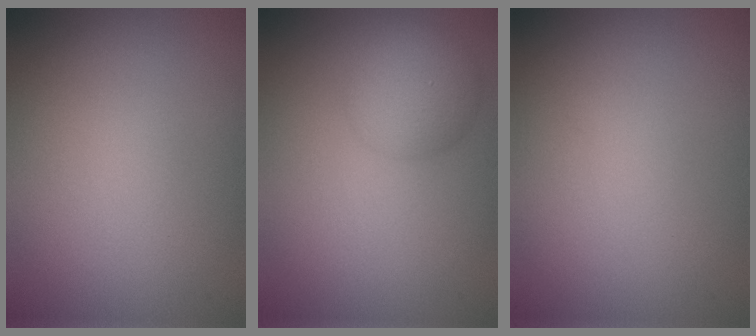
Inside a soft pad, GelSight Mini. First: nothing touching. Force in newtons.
{"total": 3.7, "press": 3.7, "slide": 0.1}
{"total": 0.0}